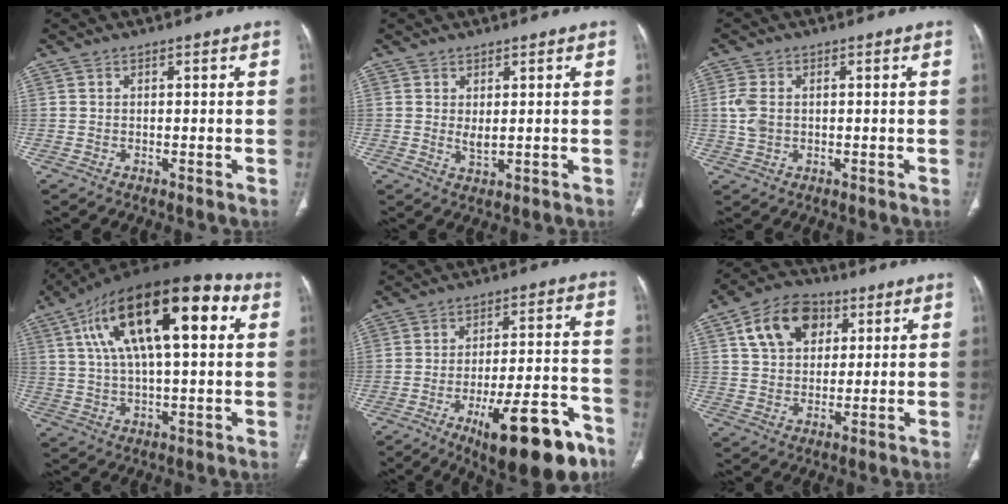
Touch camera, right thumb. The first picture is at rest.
{"total": 2.1, "force": [0.5, 1.0, 1.8], "torque": [-0.034, -0.011, 0.015]}
{"total": 4.1, "force": [0.3, 2.8, 3.0], "torque": [-0.078, 0.006, 0.007]}
{"total": 25.1, "force": [8.2, 10.0, 21.5], "torque": [-0.353, 0.021, 0.128]}
{"total": 19.4, "force": [-11.1, 6.1, 14.7], "torque": [-0.169, 0.067, -0.155]}
{"total": 12.8, "force": [5.1, 9.1, 7.6], "torque": [-0.104, -0.001, 0.084]}